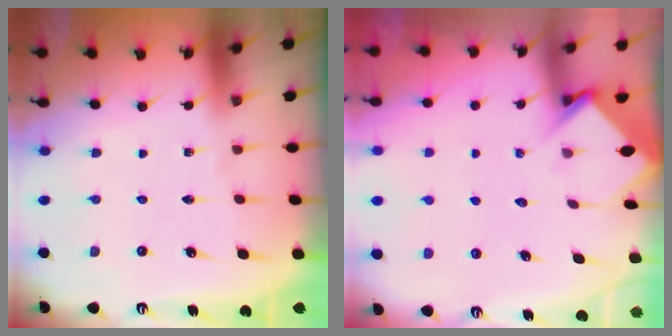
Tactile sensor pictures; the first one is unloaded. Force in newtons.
{"total": 3.7, "press": 3.7, "slide": 0.3}